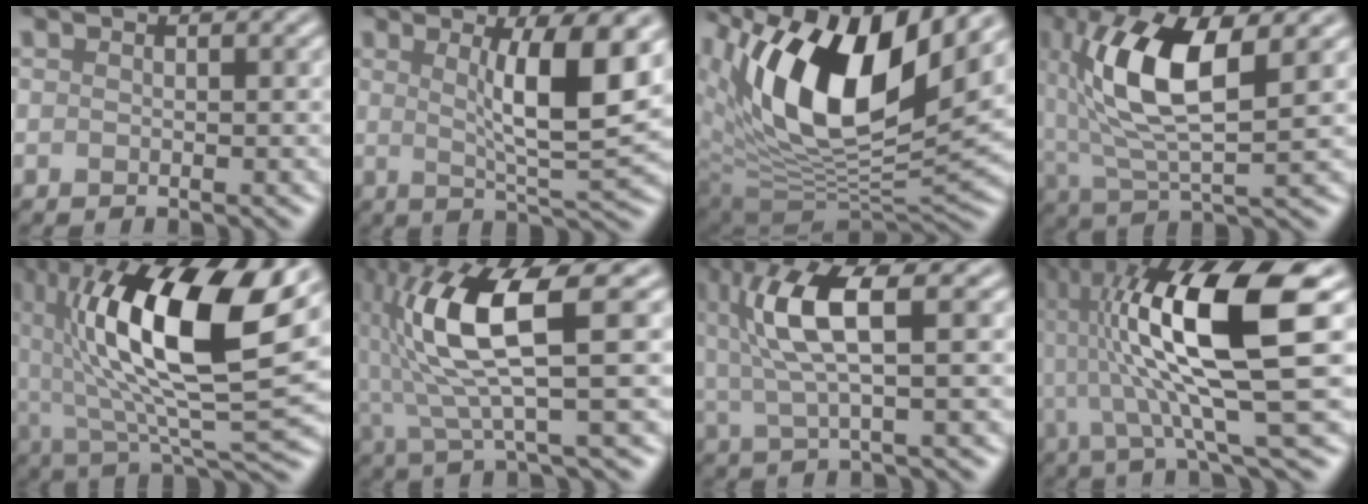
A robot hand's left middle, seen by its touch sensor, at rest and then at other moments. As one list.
[{"total": 7.7, "force": [1.9, 1.5, 7.3], "torque": [-0.103, -0.007, 0.033]}, {"total": 14.1, "force": [5.5, 6.4, 11.2], "torque": [-0.202, -0.003, 0.100]}, {"total": 9.2, "force": [2.4, 3.3, 8.3], "torque": [-0.168, 0.001, 0.042]}, {"total": 15.1, "force": [4.1, 4.7, 13.7], "torque": [-0.238, 0.005, 0.067]}, {"total": 9.1, "force": [1.5, 2.1, 8.7], "torque": [-0.176, 0.003, 0.033]}, {"total": 6.5, "force": [1.7, 1.6, 6.1], "torque": [-0.128, 0.002, 0.036]}, {"total": 13.9, "force": [2.2, 2.8, 13.4], "torque": [-0.226, 0.013, 0.043]}]